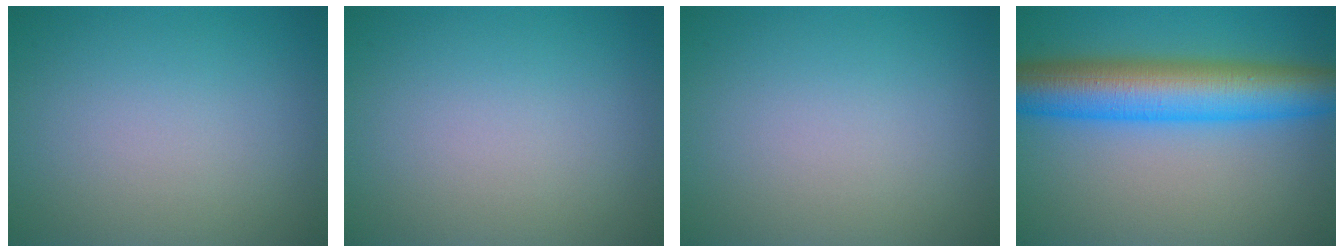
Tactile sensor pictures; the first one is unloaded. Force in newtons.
{"total": 0.0}
{"total": 0.0}
{"total": 9.7, "press": 9.7, "slide": 0.1}